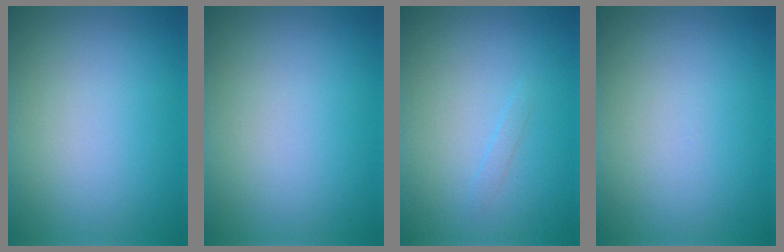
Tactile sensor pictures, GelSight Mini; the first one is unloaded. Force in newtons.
{"total": 0.0}
{"total": 0.5, "press": 0.5, "slide": 0.1}
{"total": 0.0}